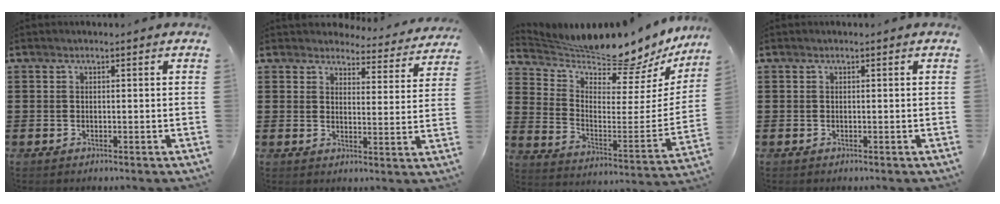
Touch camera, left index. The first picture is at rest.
{"total": 4.4, "force": [4.3, 0.6, 0.4], "torque": [-0.022, -0.027, 0.073]}
{"total": 6.8, "force": [6.7, -0.8, 0.5], "torque": [-0.033, -0.080, 0.104]}
{"total": 0.0}